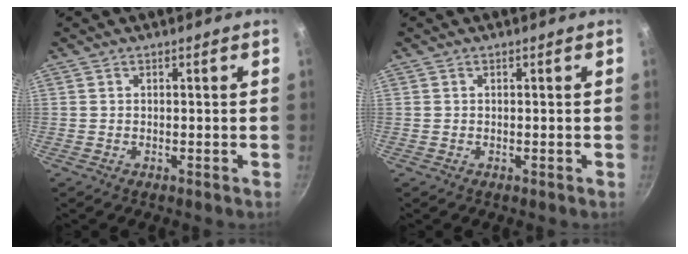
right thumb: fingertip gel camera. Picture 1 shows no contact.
{"total": 0.0}